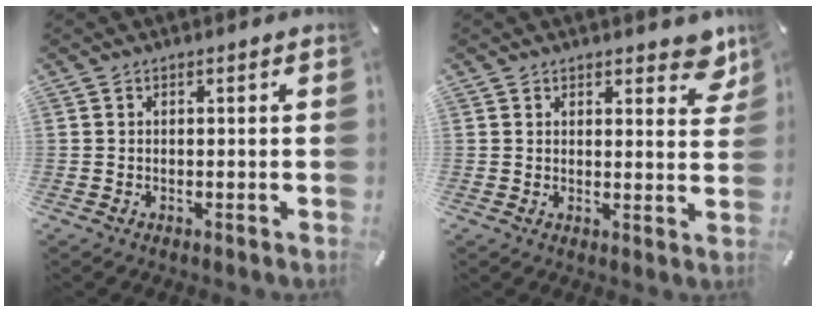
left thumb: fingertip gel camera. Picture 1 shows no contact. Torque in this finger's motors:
{"motor_torque": [0.33, -0.33, 0.09, -0.06, 0.02]}